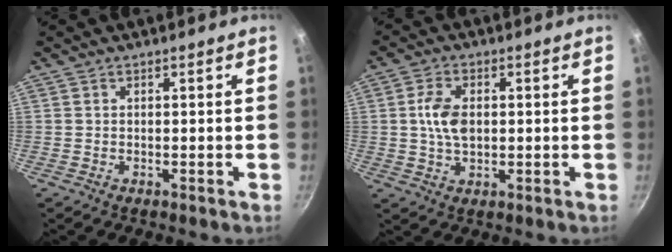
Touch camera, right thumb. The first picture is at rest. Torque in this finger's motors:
{"motor_torque": [1.14, 1.12, 0.97, 0.36, 0.07]}